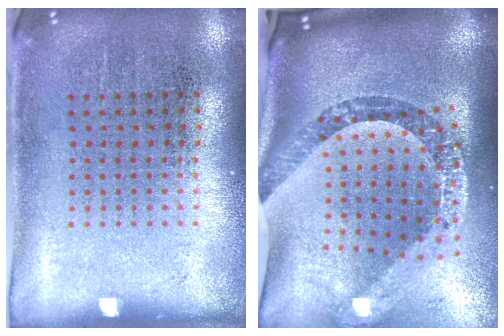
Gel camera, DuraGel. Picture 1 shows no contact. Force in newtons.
{"total": 3.5, "press": 2.4, "slide": 2.5}